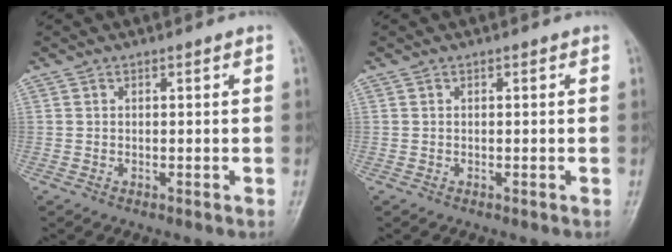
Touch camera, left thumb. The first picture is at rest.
{"total": 0.0}